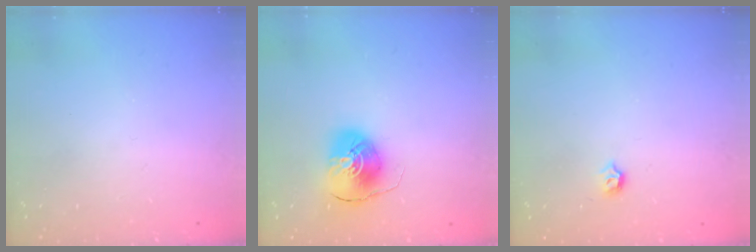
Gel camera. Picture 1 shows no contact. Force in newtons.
{"total": 9.1, "press": 9.0, "slide": 0.9}
{"total": 3.7, "press": 3.6, "slide": 0.6}